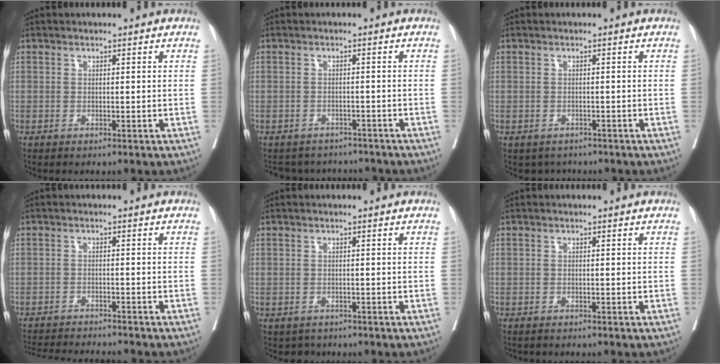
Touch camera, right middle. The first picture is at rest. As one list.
[{"total": 6.5, "force": [-6.1, 2.1, -0.1], "torque": [0.008, 0.015, -0.075]}, {"total": 2.9, "force": [-2.3, 1.7, 0.3], "torque": [-0.002, 0.006, -0.032]}, {"total": 10.1, "force": [-9.7, 0.5, 3.0], "torque": [-0.040, -0.007, -0.141]}, {"total": 2.2, "force": [-1.6, 1.4, 0.1], "torque": [-0.005, 0.002, -0.024]}, {"total": 0.8, "force": [-0.8, 0.2, 0.1], "torque": [-0.007, -0.001, -0.015]}]